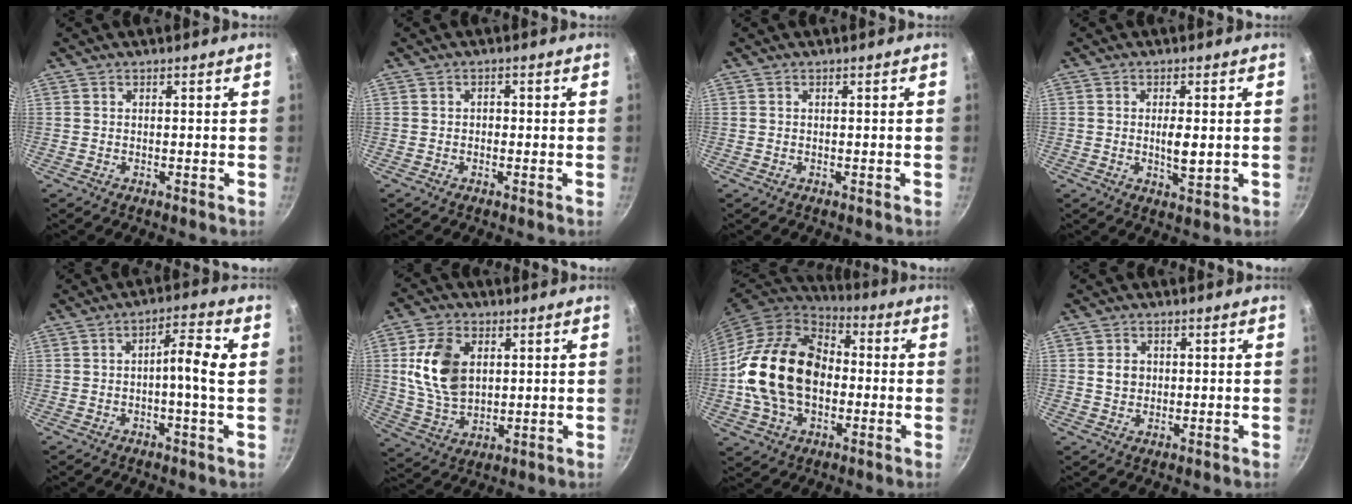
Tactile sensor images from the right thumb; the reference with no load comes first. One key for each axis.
{"total": 1.0, "fx": -0.2, "fy": 0.8, "fz": 0.5, "tx": -0.005, "ty": 0.005, "tz": -0.005}
{"total": 0.0}
{"total": 4.5, "fx": -0.1, "fy": 1.7, "fz": 4.2, "tx": -0.073, "ty": -0.004, "tz": 0.002}
{"total": 6.2, "fx": 0.1, "fy": 1.0, "fz": 6.1, "tx": -0.107, "ty": 0.018, "tz": -0.003}
{"total": 13.1, "fx": 2.8, "fy": 8.8, "fz": 9.4, "tx": -0.158, "ty": -0.013, "tz": 0.060}
{"total": 22.3, "fx": -1.3, "fy": 15.7, "fz": 15.8, "tx": -0.264, "ty": 0.041, "tz": -0.028}
{"total": 3.0, "fx": 0.4, "fy": 2.6, "fz": 1.5, "tx": -0.012, "ty": 0.004, "tz": 0.007}